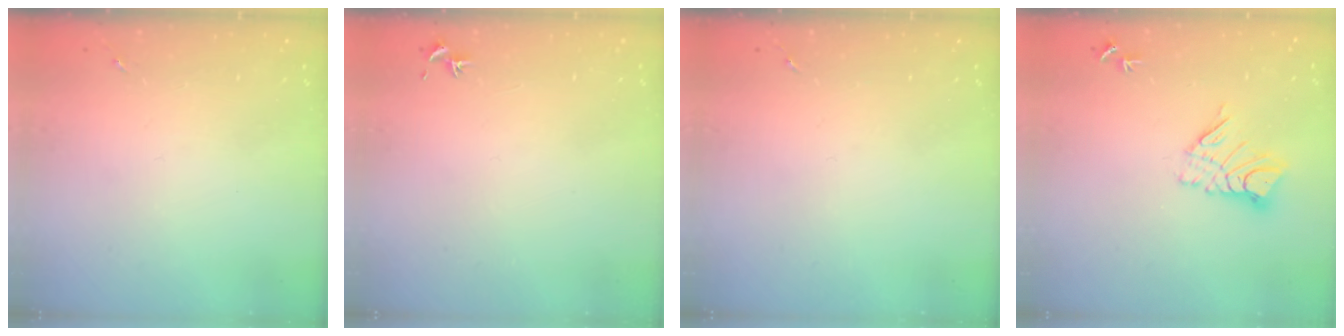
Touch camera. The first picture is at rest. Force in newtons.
{"total": 0.8, "press": 0.7, "slide": 0.3}
{"total": 0.0}
{"total": 9.8, "press": 9.8, "slide": 0.9}